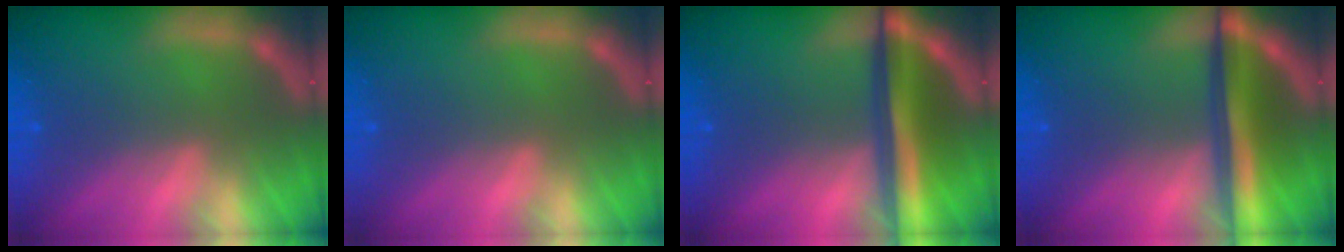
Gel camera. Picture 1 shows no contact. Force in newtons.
{"total": 0.0}
{"total": 8.1}
{"total": 7.6}